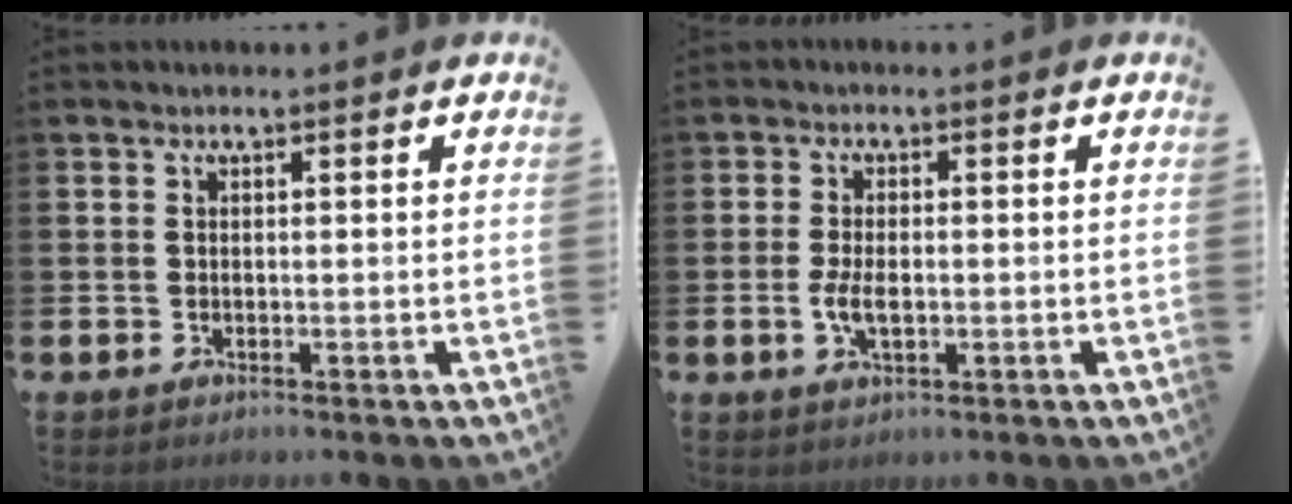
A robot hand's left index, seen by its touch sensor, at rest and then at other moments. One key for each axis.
{"total": 3.5, "fx": -0.4, "fy": 1.7, "fz": 3.0, "tx": -0.061, "ty": 0.000, "tz": -0.011}